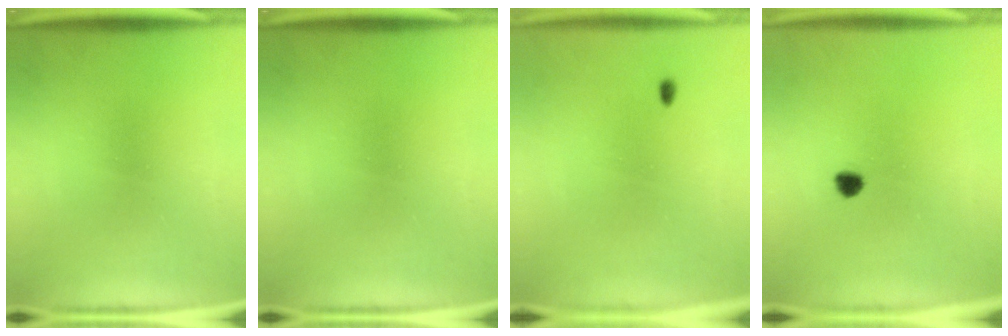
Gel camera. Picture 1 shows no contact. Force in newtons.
{"total": 0.0}
{"total": 0.7}
{"total": 1.9}